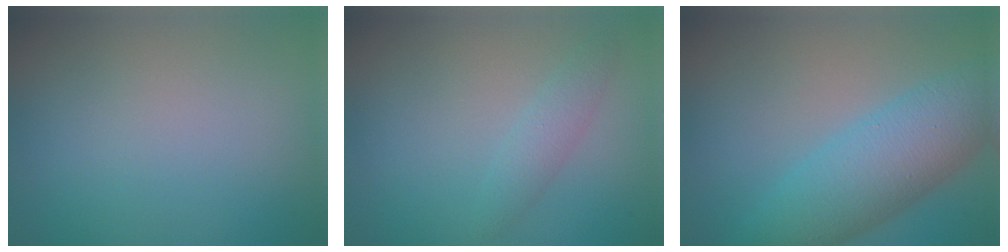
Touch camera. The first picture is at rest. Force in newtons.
{"total": 1.7, "press": 1.7, "slide": 0.0}
{"total": 7.1, "press": 7.1, "slide": 0.1}